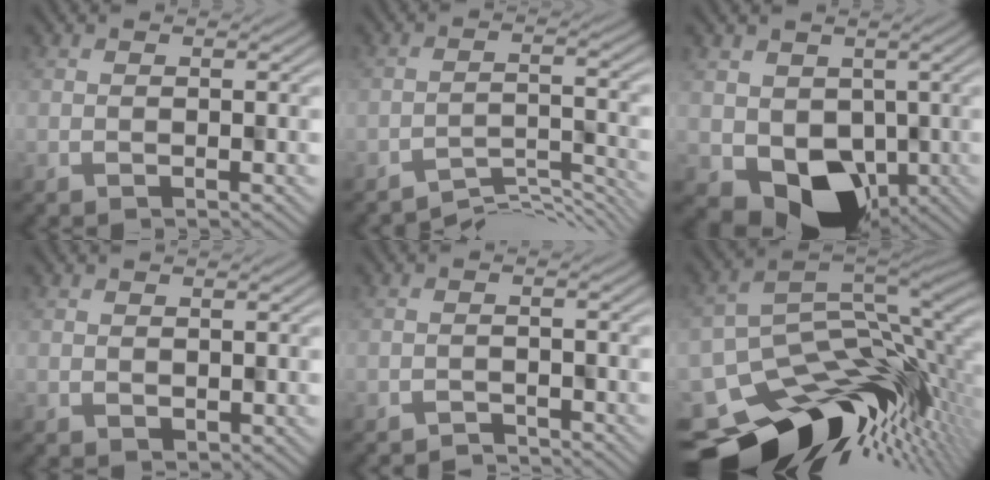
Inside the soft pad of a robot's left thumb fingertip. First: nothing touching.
{"total": 5.2, "force": [-4.2, 1.4, 2.7], "torque": [-0.040, -0.003, -0.066]}
{"total": 9.4, "force": [-1.9, 7.6, 5.1], "torque": [-0.079, -0.039, -0.015]}
{"total": 1.2, "force": [0.4, 1.0, 0.5], "torque": [-0.009, -0.005, 0.012]}
{"total": 1.7, "force": [-1.7, 0.1, -0.1], "torque": [0.004, 0.002, -0.030]}
{"total": 14.6, "force": [-6.3, 8.9, 9.7], "torque": [-0.162, -0.044, -0.090]}